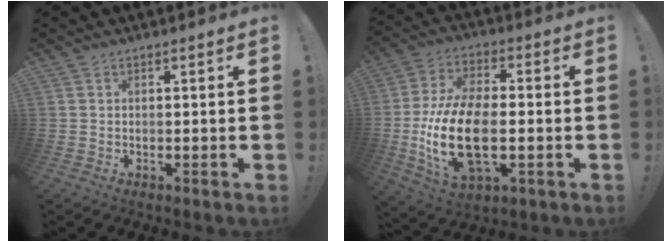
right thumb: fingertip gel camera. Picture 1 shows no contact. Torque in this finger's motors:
{"motor_torque": [0.08, 1.33, 1.51, -1.26, 0.71]}